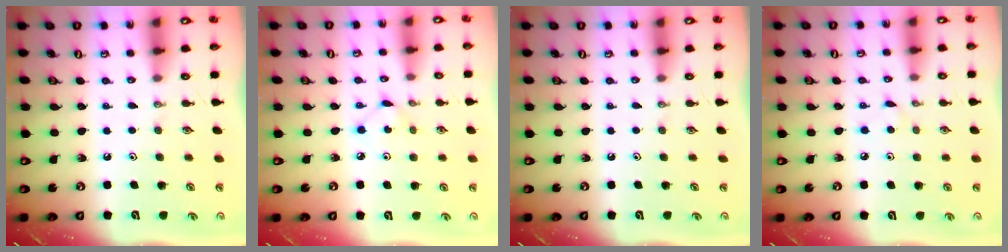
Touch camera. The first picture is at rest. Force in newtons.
{"total": 4.2, "press": 4.1, "slide": 0.5}
{"total": 0.0}
{"total": 3.4, "press": 3.4, "slide": 0.3}